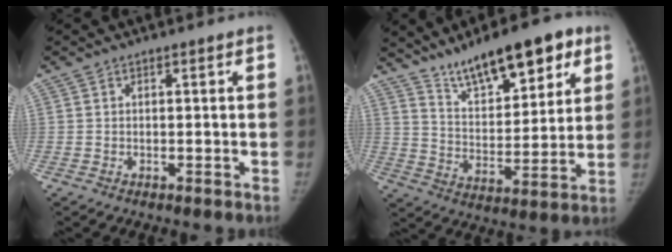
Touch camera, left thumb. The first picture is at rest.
{"total": 16.8, "force": [11.3, 5.9, 11.0], "torque": [-0.133, -0.050, 0.192]}